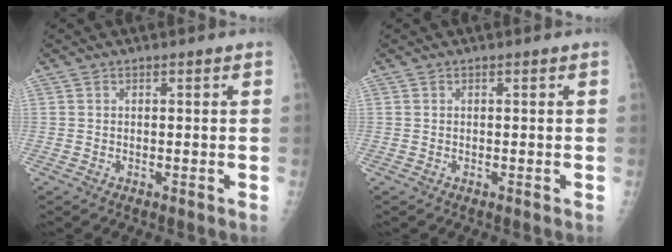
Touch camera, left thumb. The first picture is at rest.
{"total": 0.0}